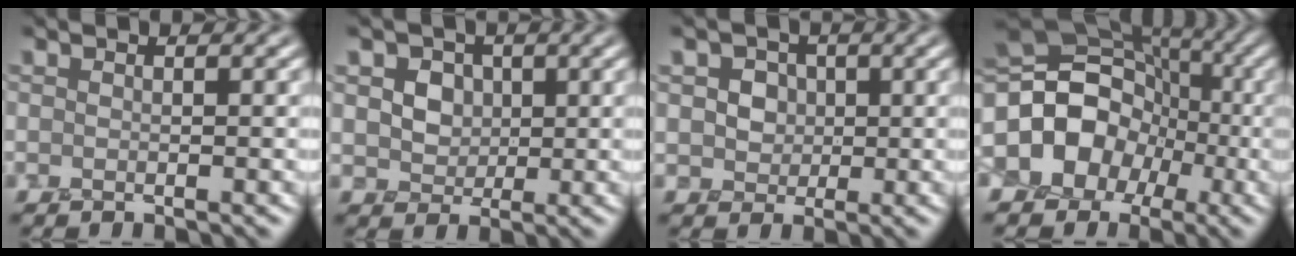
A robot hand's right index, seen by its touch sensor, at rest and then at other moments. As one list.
[{"total": 5.0, "force": [1.8, 3.9, 2.5], "torque": [-0.045, 0.011, 0.023]}, {"total": 3.7, "force": [1.0, 3.2, 1.6], "torque": [-0.020, 0.010, 0.006]}, {"total": 14.0, "force": [-1.9, 11.6, 7.6], "torque": [-0.135, 0.004, -0.061]}]